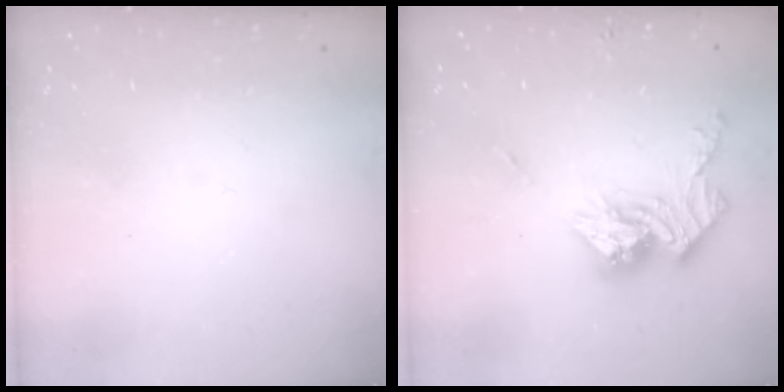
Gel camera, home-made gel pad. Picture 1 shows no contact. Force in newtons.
{"total": 12.8, "press": 12.7, "slide": 1.1}